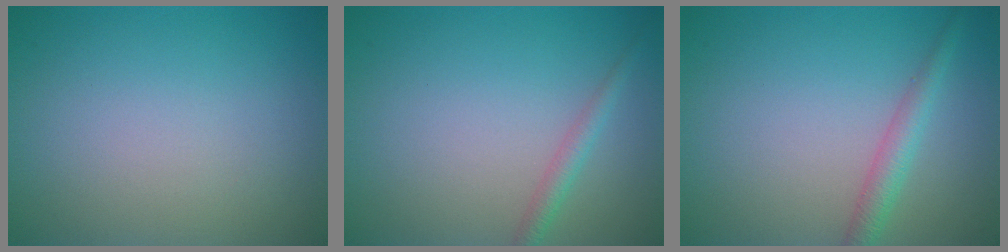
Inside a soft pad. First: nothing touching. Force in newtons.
{"total": 1.5, "press": 1.5, "slide": 0.1}
{"total": 2.2, "press": 2.2, "slide": 0.1}